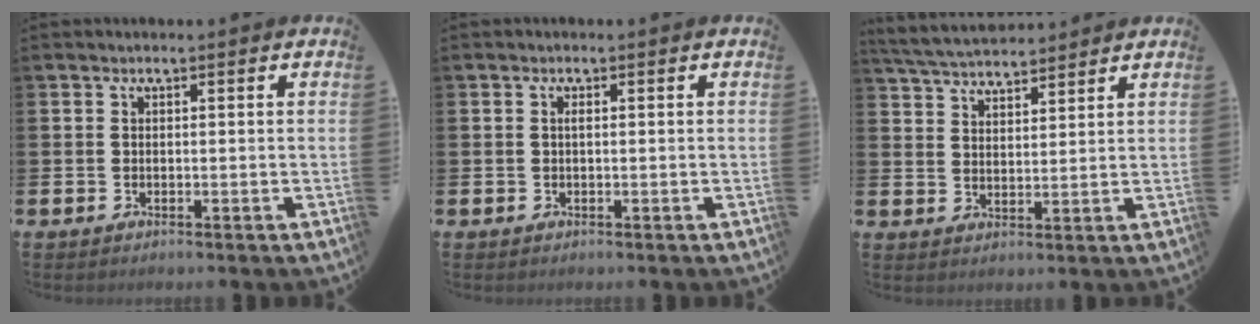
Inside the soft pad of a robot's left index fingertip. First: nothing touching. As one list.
[{"total": 0.6, "force": [0.1, 0.1, 0.5], "torque": [-0.014, 0.001, 0.003]}, {"total": 4.9, "force": [4.8, 0.8, 0.6], "torque": [-0.034, -0.022, 0.086]}]